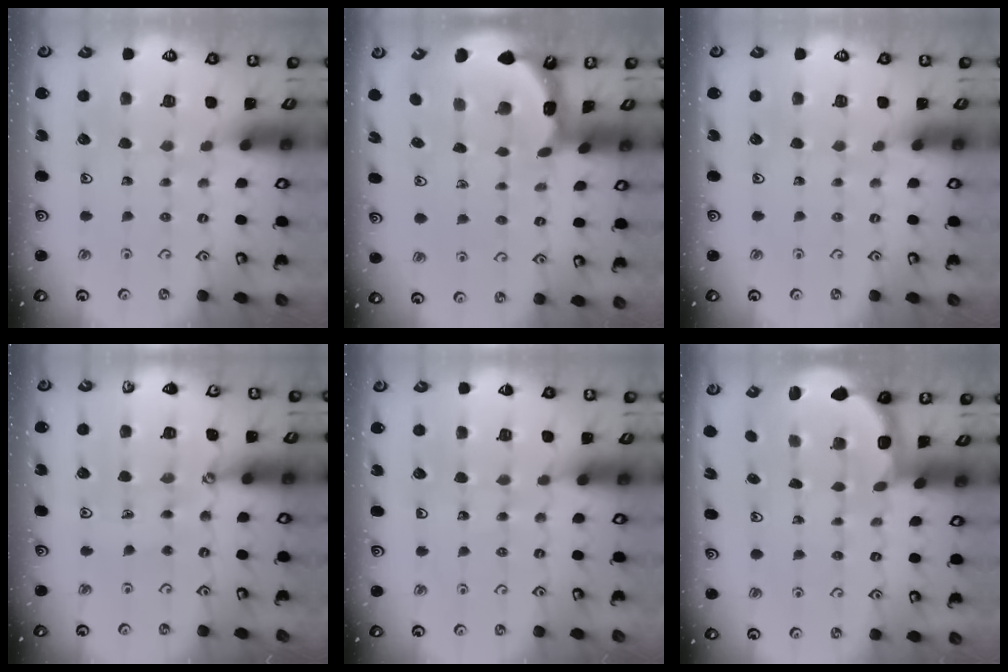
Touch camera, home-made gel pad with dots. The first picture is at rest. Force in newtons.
{"total": 3.1, "press": 3.1, "slide": 0.3}
{"total": 0.0}
{"total": 2.8, "press": 2.5, "slide": 1.3}
{"total": 2.9, "press": 2.8, "slide": 0.3}
{"total": 3.0, "press": 2.2, "slide": 2.0}